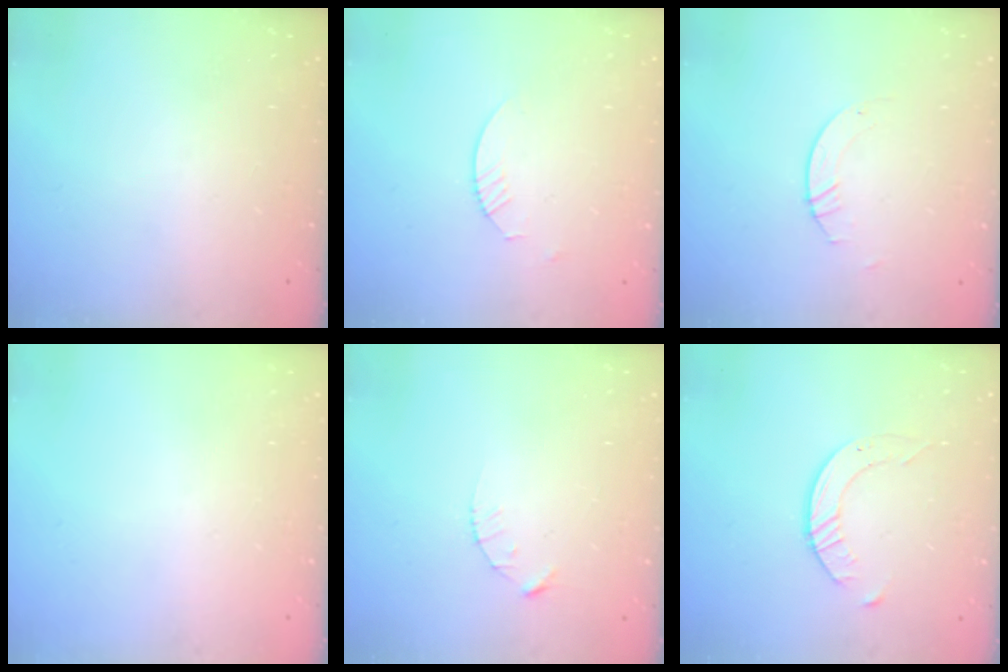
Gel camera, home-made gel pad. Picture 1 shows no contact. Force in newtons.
{"total": 1.8, "press": 1.8, "slide": 0.2}
{"total": 1.1, "press": 1.1, "slide": 0.1}
{"total": 0.0}
{"total": 2.1, "press": 2.1, "slide": 0.3}
{"total": 3.5, "press": 3.4, "slide": 0.4}